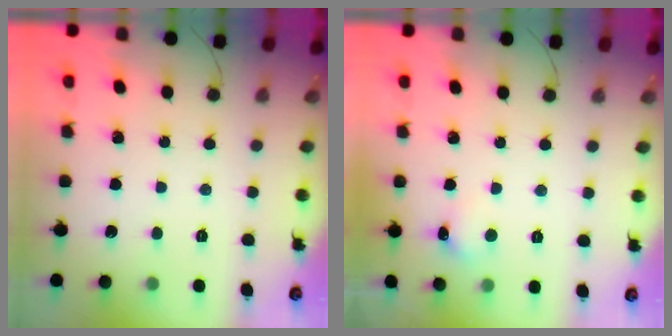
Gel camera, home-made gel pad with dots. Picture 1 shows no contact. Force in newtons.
{"total": 6.1, "press": 5.9, "slide": 1.7}